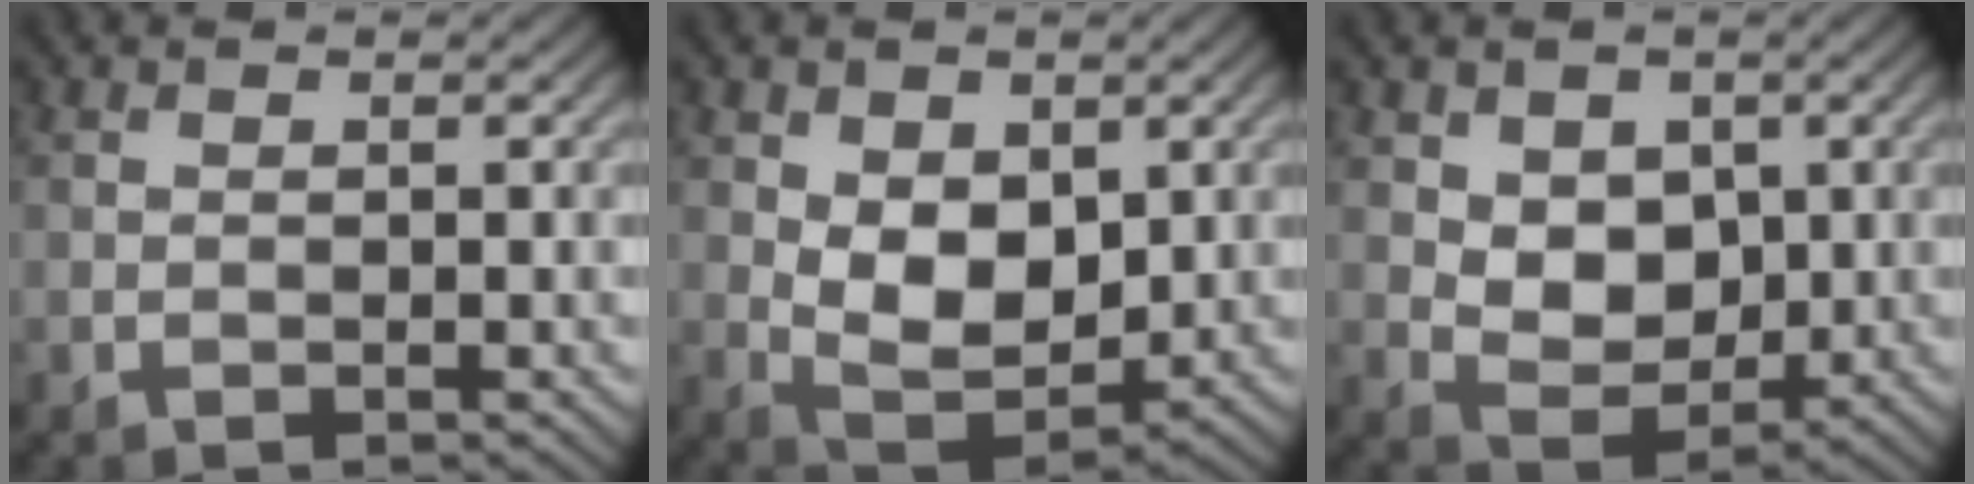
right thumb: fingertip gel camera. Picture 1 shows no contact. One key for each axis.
{"total": 7.6, "fx": 1.1, "fy": 4.9, "fz": 5.7, "tx": -0.114, "ty": -0.010, "tz": 0.025}
{"total": 5.5, "fx": 1.4, "fy": 4.2, "fz": 3.2, "tx": -0.076, "ty": -0.011, "tz": 0.024}